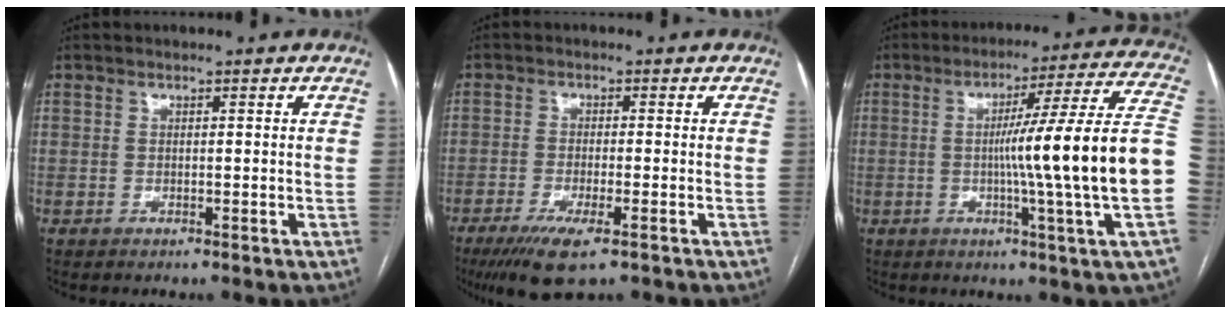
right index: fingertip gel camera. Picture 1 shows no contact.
{"total": 7.3, "force": [-4.4, 1.0, 5.7], "torque": [-0.103, -0.019, -0.073]}
{"total": 19.4, "force": [-2.1, -2.7, 19.1], "torque": [-0.238, 0.008, -0.044]}